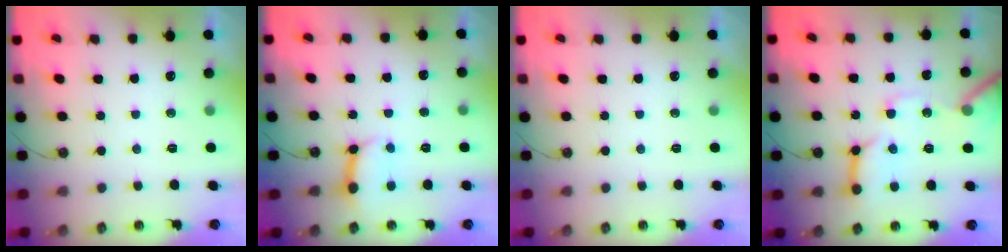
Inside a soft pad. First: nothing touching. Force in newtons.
{"total": 10.1, "press": 10.1, "slide": 1.2}
{"total": 0.0}
{"total": 15.8, "press": 15.7, "slide": 1.8}